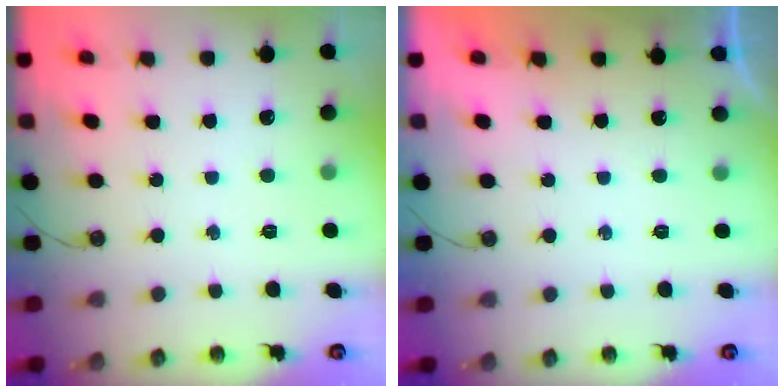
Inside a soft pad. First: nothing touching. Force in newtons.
{"total": 0.0}